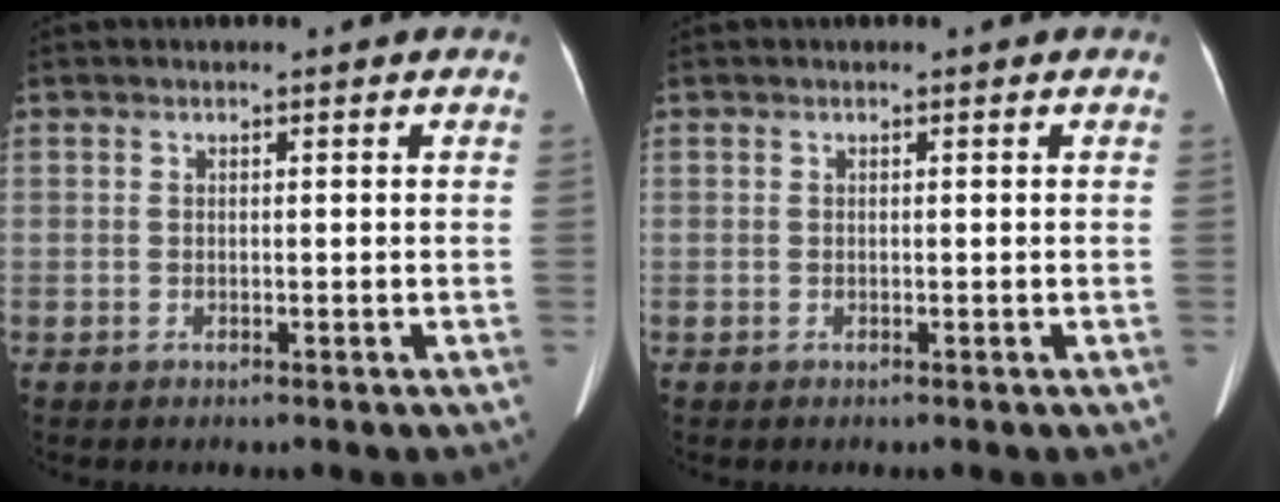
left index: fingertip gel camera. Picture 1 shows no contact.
{"total": 0.0}